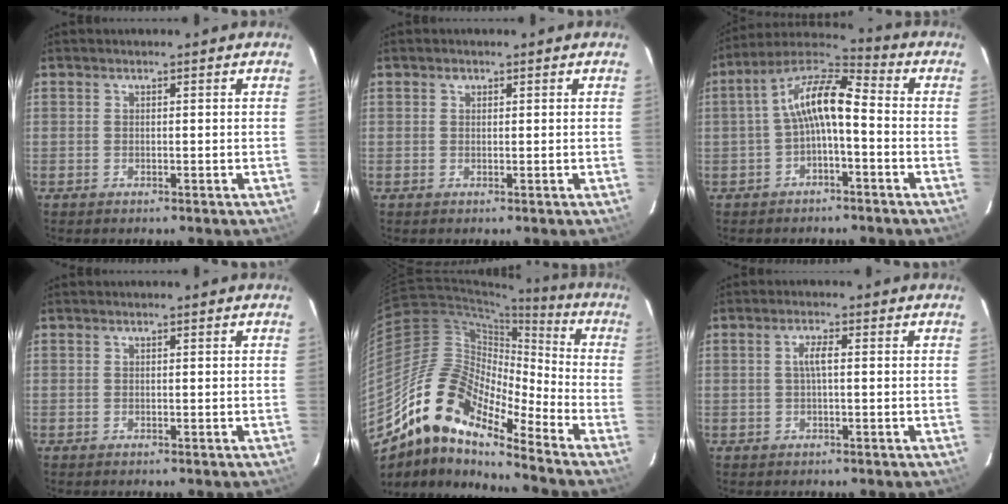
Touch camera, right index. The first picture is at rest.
{"total": 0.7, "force": [0.4, 0.6, 0.1], "torque": [-0.001, 0.004, 0.006]}
{"total": 9.6, "force": [-1.6, 3.2, 8.9], "torque": [-0.183, 0.025, -0.033]}
{"total": 0.0}
{"total": 16.4, "force": [-12.4, 4.5, 9.8], "torque": [-0.152, -0.004, -0.250]}
{"total": 2.4, "force": [0.1, 0.4, 2.3], "torque": [-0.047, 0.004, 0.001]}